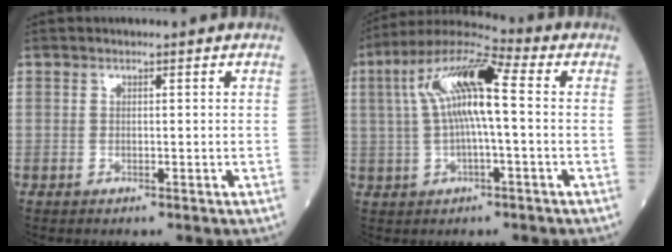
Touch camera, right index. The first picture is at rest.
{"total": 12.2, "force": [1.6, 2.1, 11.9], "torque": [-0.236, 0.033, 0.023]}